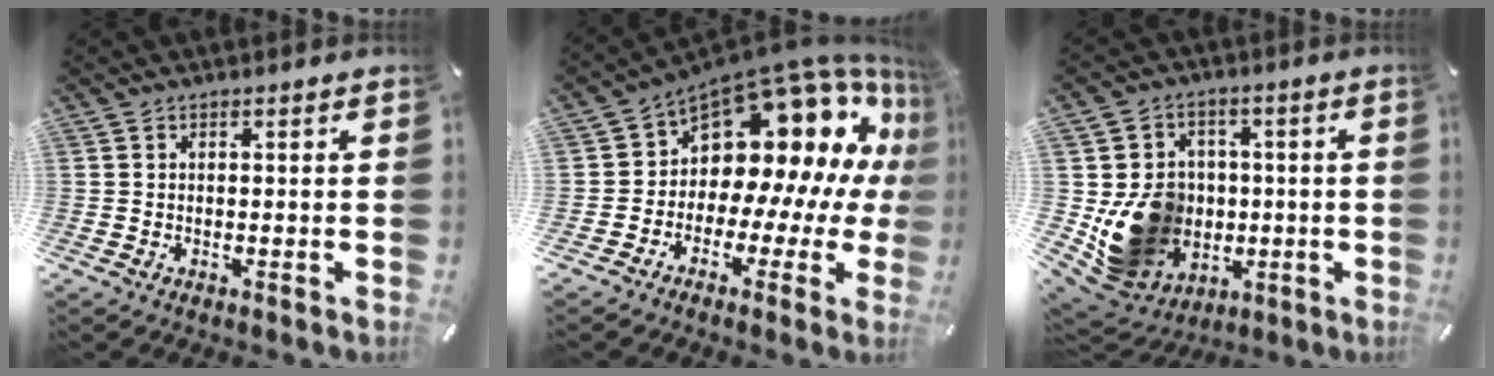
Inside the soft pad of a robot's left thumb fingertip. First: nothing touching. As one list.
[{"total": 15.8, "force": [8.2, 9.9, 9.2], "torque": [-0.125, -0.090, 0.146]}, {"total": 14.7, "force": [-1.7, 13.2, 6.1], "torque": [-0.112, 0.010, -0.013]}]